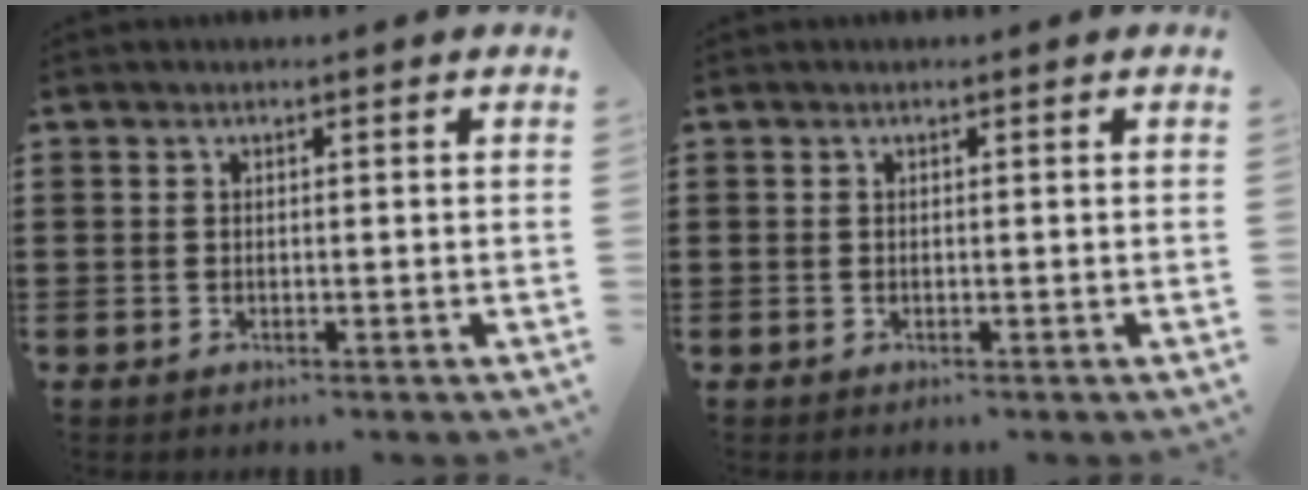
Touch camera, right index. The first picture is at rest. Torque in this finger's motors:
{"motor_torque": [0.05, 0.19, 0.00, 0.00]}